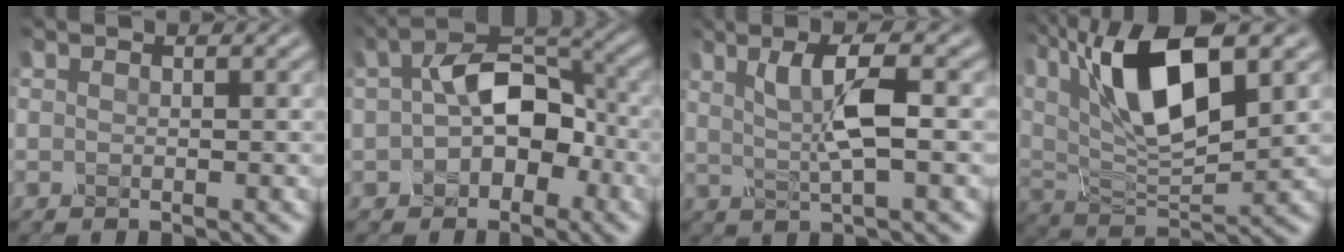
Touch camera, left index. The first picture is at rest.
{"total": 7.0, "force": [-0.9, 4.6, 5.1], "torque": [-0.074, 0.016, -0.023]}
{"total": 4.6, "force": [0.3, 1.0, 4.5], "torque": [-0.084, 0.001, 0.006]}
{"total": 12.3, "force": [4.2, 5.1, 10.4], "torque": [-0.175, 0.014, 0.066]}